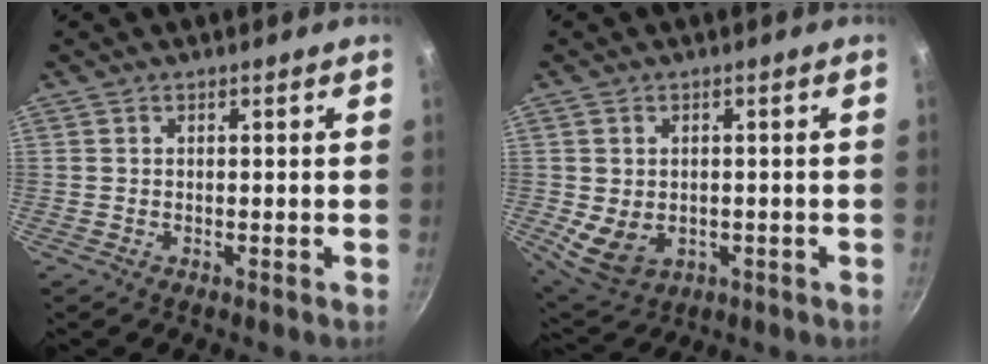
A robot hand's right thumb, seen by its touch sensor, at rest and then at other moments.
{"total": 7.0, "force": [-0.8, 5.4, 4.4], "torque": [-0.069, -0.010, 0.007]}